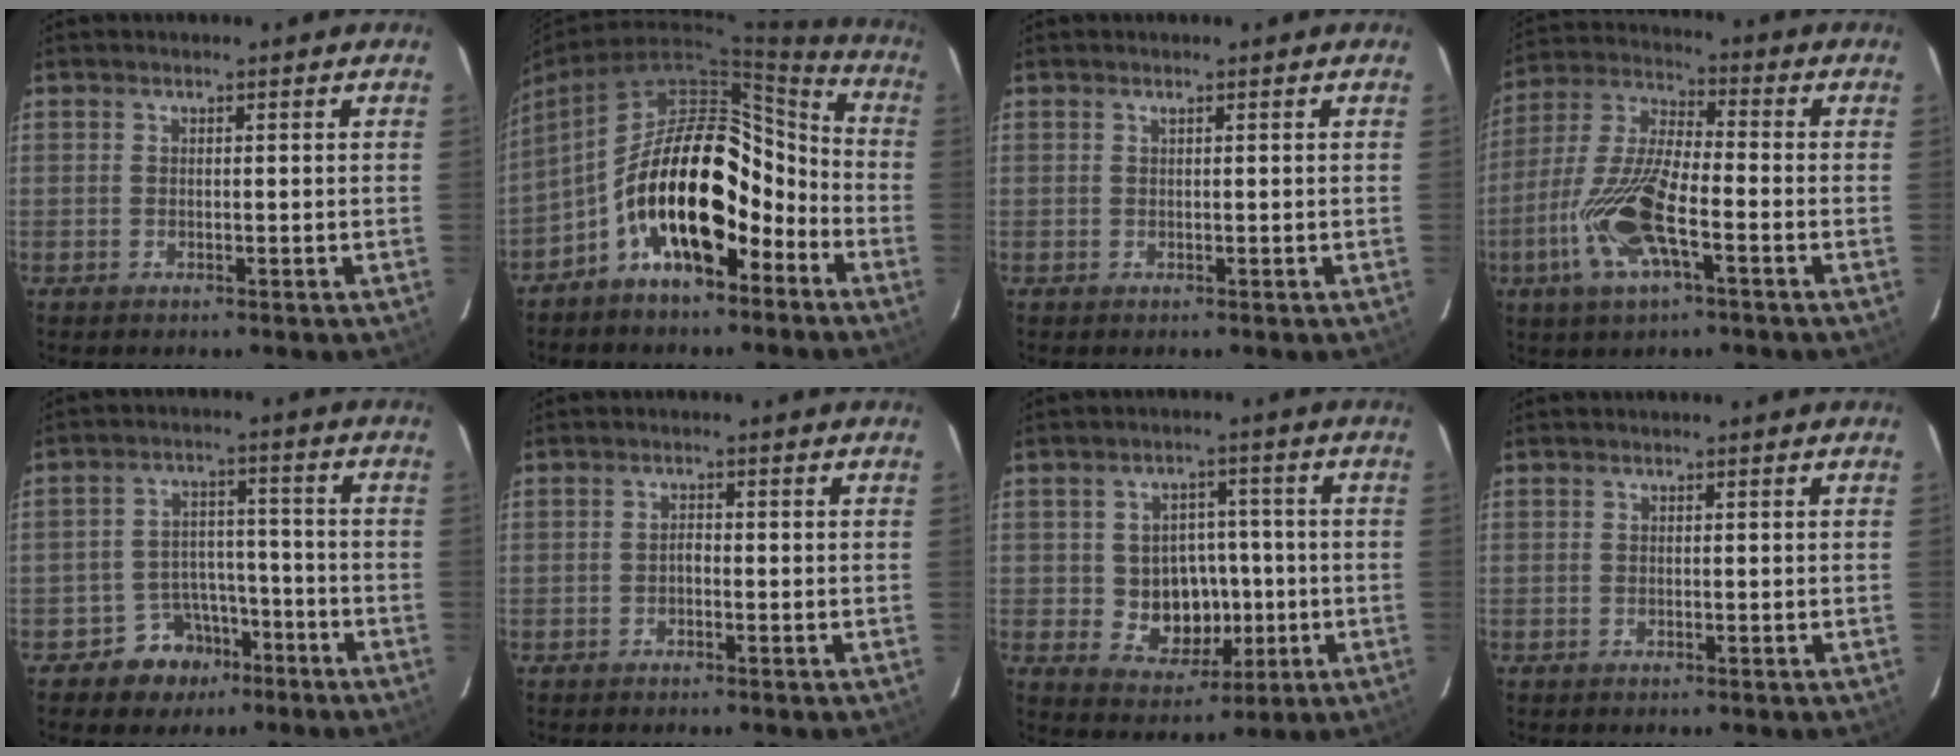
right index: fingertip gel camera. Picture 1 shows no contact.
{"total": 17.0, "force": [-8.4, 7.8, 12.5], "torque": [-0.194, 0.030, -0.140]}
{"total": 0.5, "force": [0.5, -0.1, 0.2], "torque": [-0.006, -0.001, 0.007]}
{"total": 15.1, "force": [-5.9, 4.7, 13.1], "torque": [-0.281, -0.010, -0.121]}
{"total": 7.9, "force": [-5.2, 5.8, 1.5], "torque": [-0.035, 0.029, -0.070]}
{"total": 1.1, "force": [-0.7, 0.6, 0.6], "torque": [-0.011, 0.005, -0.014]}
{"total": 9.3, "force": [-1.3, 7.9, 4.6], "torque": [-0.097, 0.010, -0.004]}
{"total": 0.0}